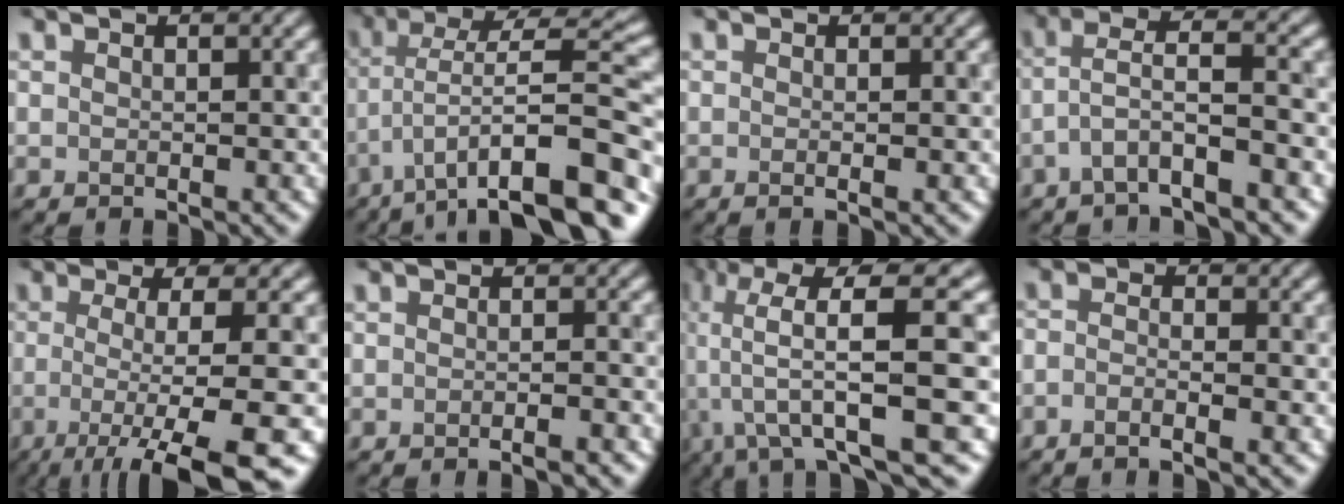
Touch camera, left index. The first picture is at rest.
{"total": 12.7, "force": [-4.5, 3.9, 11.2], "torque": [-0.187, 0.034, -0.051]}
{"total": 2.1, "force": [0.2, 0.9, 1.9], "torque": [-0.006, 0.005, -0.012]}
{"total": 3.8, "force": [-1.7, 0.1, 3.3], "torque": [-0.069, 0.025, -0.029]}
{"total": 9.9, "force": [-3.2, 1.9, 9.2], "torque": [-0.112, 0.005, -0.042]}
{"total": 2.0, "force": [-1.2, 0.3, 1.5], "torque": [-0.003, 0.010, -0.019]}
{"total": 12.1, "force": [0.3, 3.2, 11.7], "torque": [-0.212, 0.028, 0.044]}
{"total": 1.8, "force": [-1.3, 0.2, 1.2], "torque": [-0.023, 0.003, -0.023]}